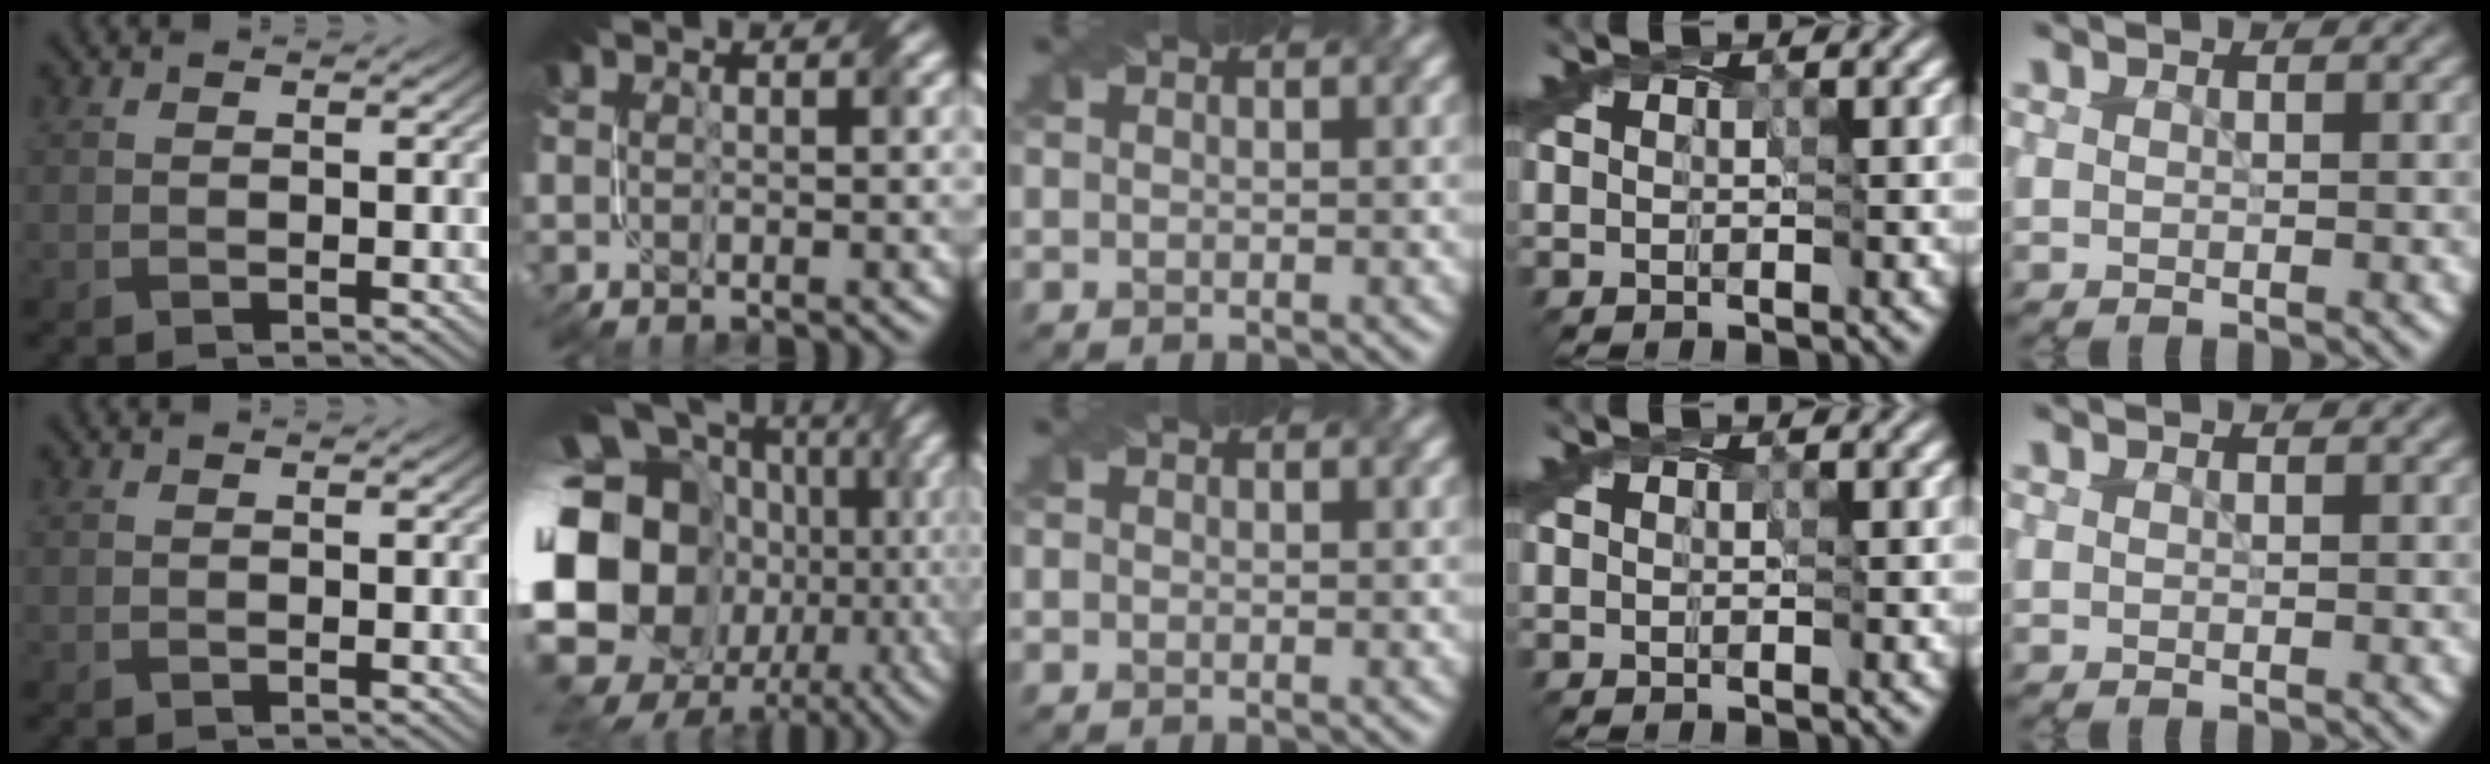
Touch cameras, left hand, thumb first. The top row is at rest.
{"index": {"total": 20.1, "force": [-3.0, 16.2, 11.4], "torque": [-0.229, -0.012, -0.073]}, "middle": {"total": 0.5, "force": [0.0, 0.5, 0.2], "torque": [0.002, 0.007, -0.008]}}